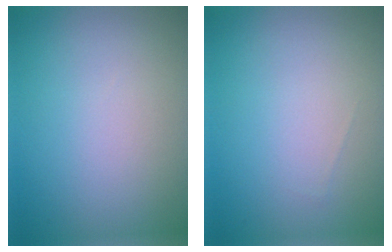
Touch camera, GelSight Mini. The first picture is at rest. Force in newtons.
{"total": 0.0}